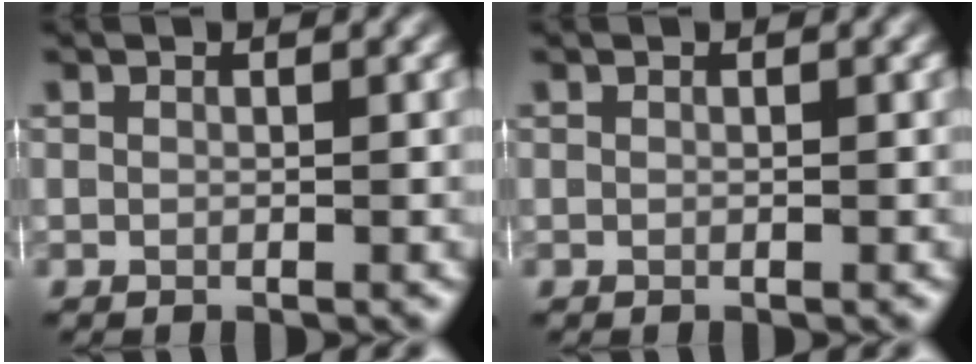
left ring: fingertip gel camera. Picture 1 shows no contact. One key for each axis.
{"total": 0.0}